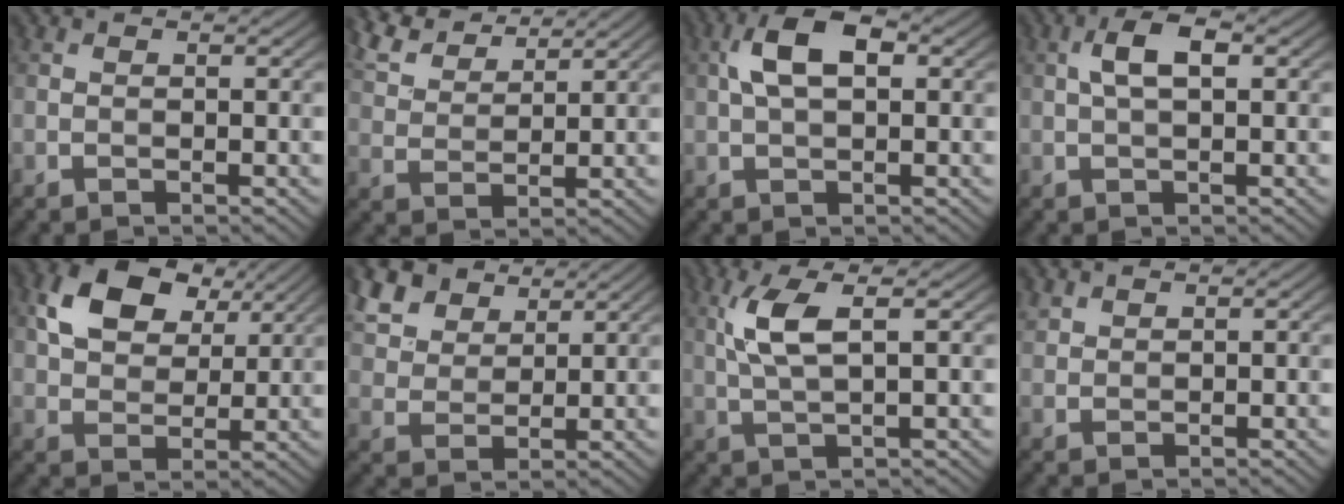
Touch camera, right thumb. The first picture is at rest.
{"total": 7.0, "force": [5.9, 2.1, 3.1], "torque": [-0.082, 0.013, 0.116]}
{"total": 6.2, "force": [1.4, 3.0, 5.3], "torque": [-0.109, 0.013, 0.021]}
{"total": 4.0, "force": [0.9, 1.5, 3.6], "torque": [-0.076, 0.010, 0.013]}
{"total": 9.7, "force": [4.5, 6.3, 5.9], "torque": [-0.128, 0.004, 0.077]}
{"total": 8.9, "force": [5.8, 5.1, 4.4], "torque": [-0.131, 0.016, 0.115]}
{"total": 5.5, "force": [1.7, 1.4, 5.0], "torque": [-0.115, 0.008, 0.036]}
{"total": 1.5, "force": [1.2, 0.7, 0.4], "torque": [-0.011, 0.003, 0.031]}